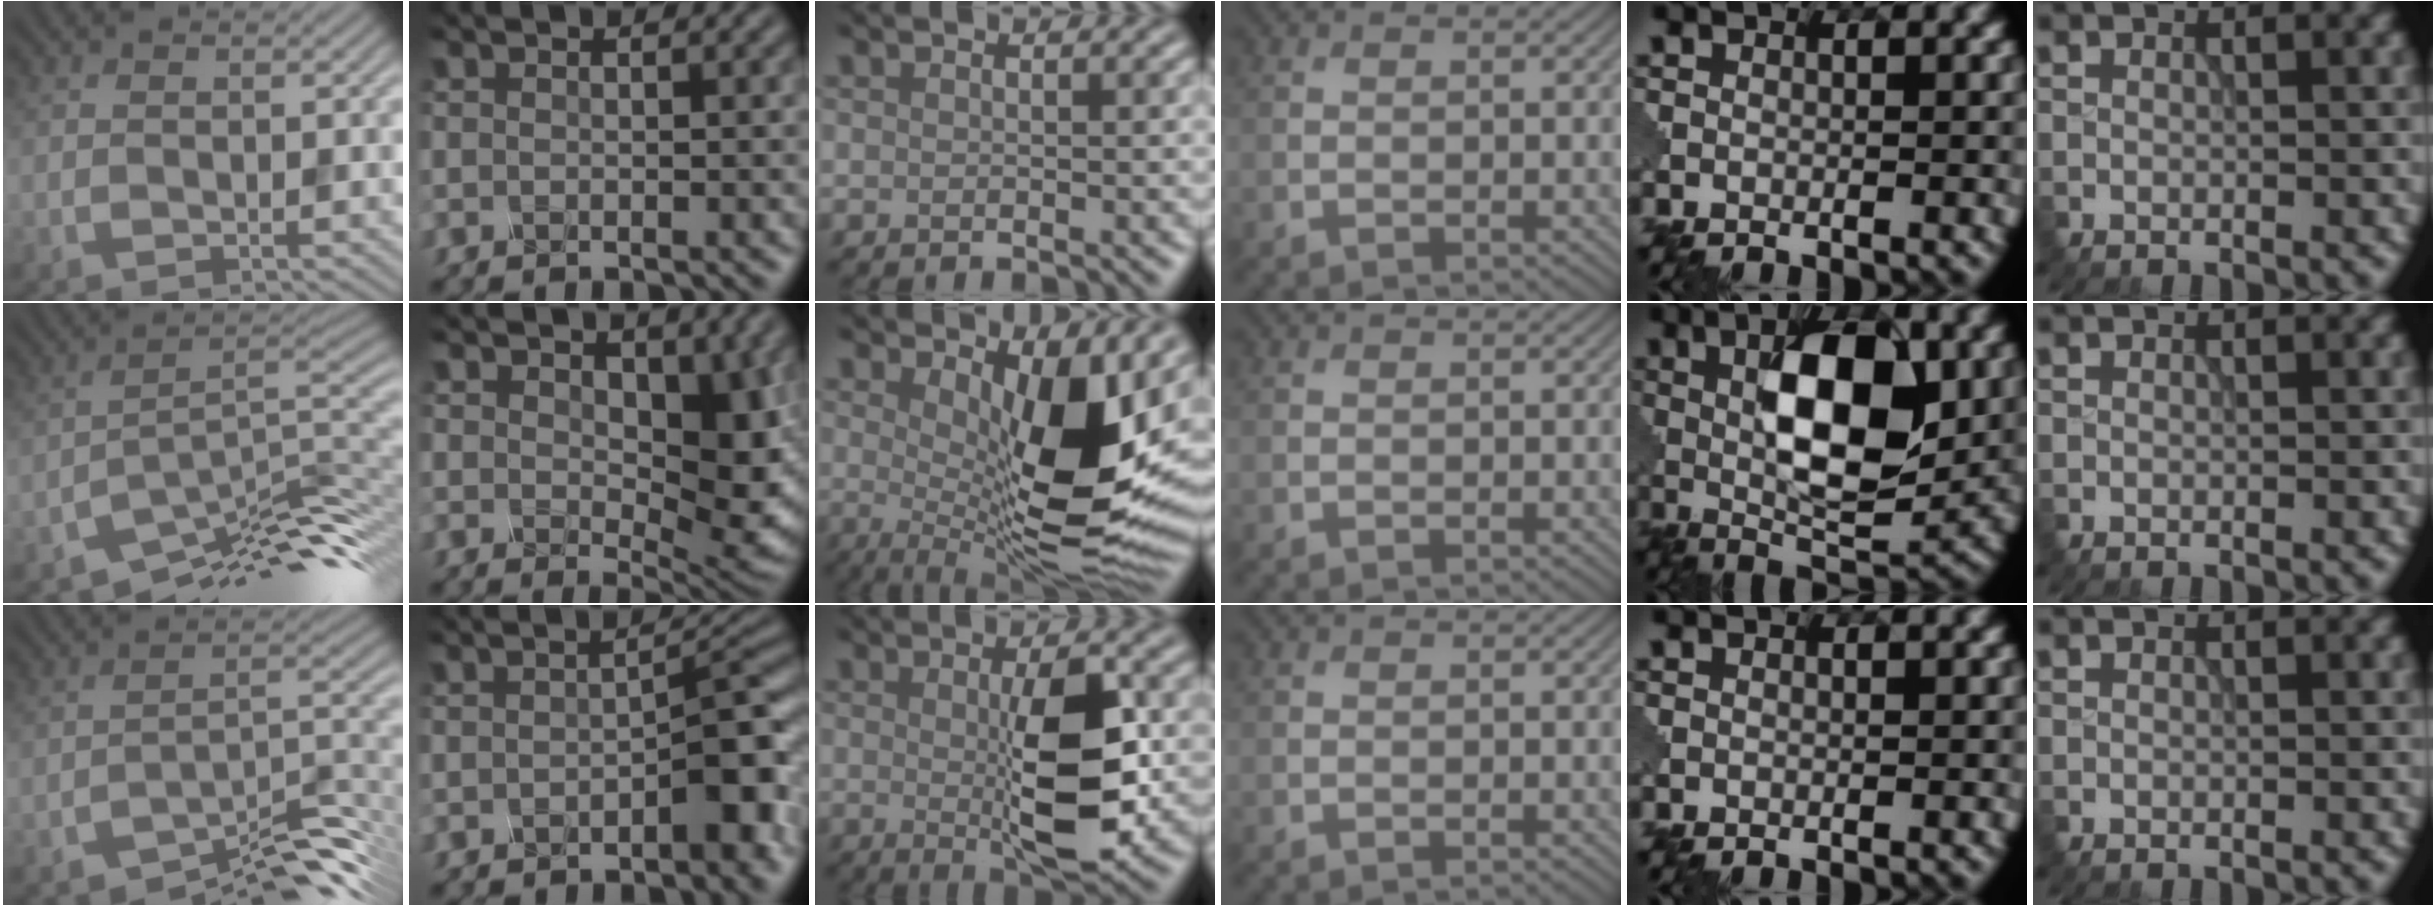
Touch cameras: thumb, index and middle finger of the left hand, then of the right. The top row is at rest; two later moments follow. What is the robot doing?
{"motion": "press", "object": "mechanical pencil"}